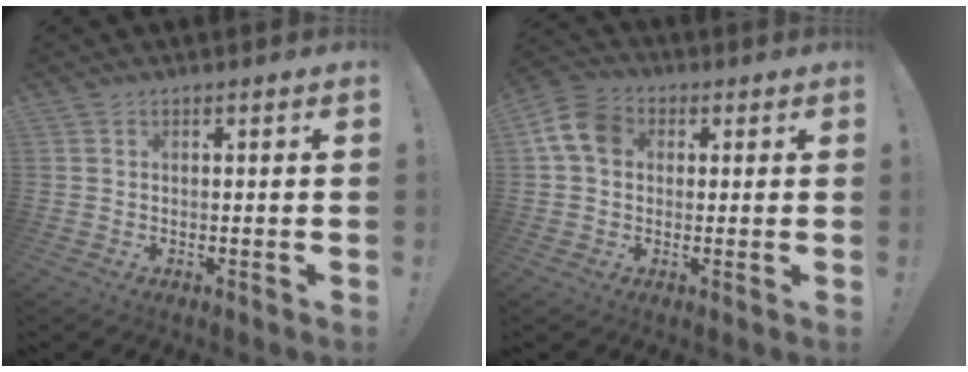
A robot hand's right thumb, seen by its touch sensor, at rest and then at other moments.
{"total": 10.0, "force": [2.3, 7.5, 6.1], "torque": [-0.118, 0.009, 0.049]}